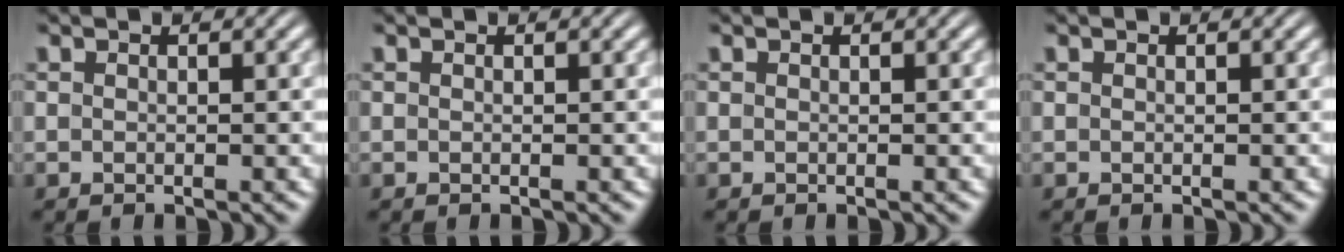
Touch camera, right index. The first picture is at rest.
{"total": 0.0}
{"total": 0.0}
{"total": 0.0}